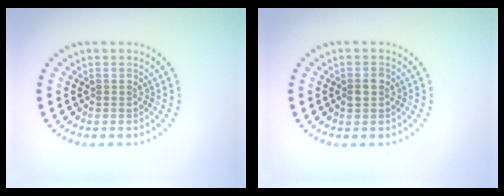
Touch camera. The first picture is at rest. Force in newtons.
{"total": 1.3, "press": 1.3, "slide": 0.0}